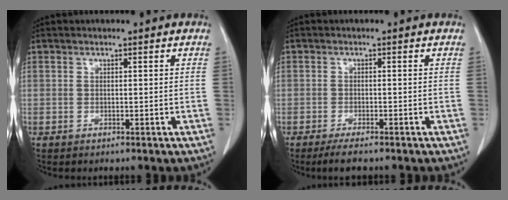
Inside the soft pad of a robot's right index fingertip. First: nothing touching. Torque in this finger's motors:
{"motor_torque": [-0.19, -0.27, -0.12, -0.05]}